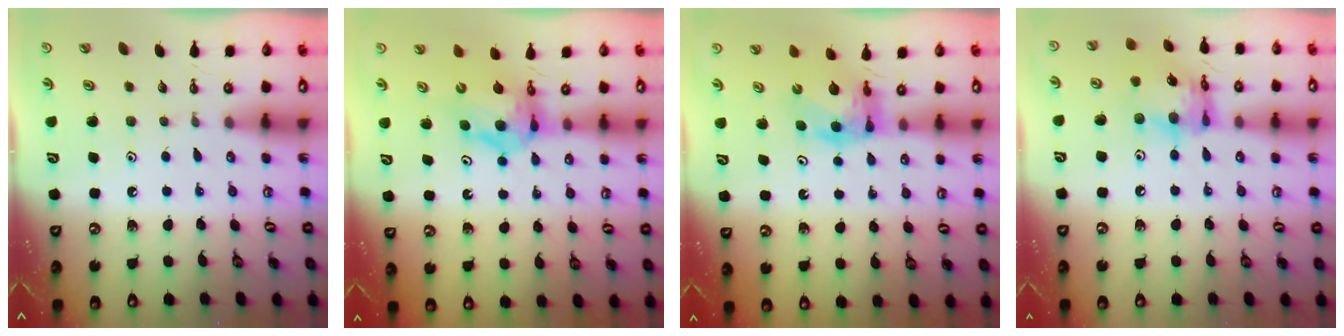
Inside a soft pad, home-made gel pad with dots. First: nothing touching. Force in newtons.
{"total": 9.7, "press": 9.7, "slide": 0.9}
{"total": 6.4, "press": 6.4, "slide": 0.6}
{"total": 15.0, "press": 15.0, "slide": 1.4}